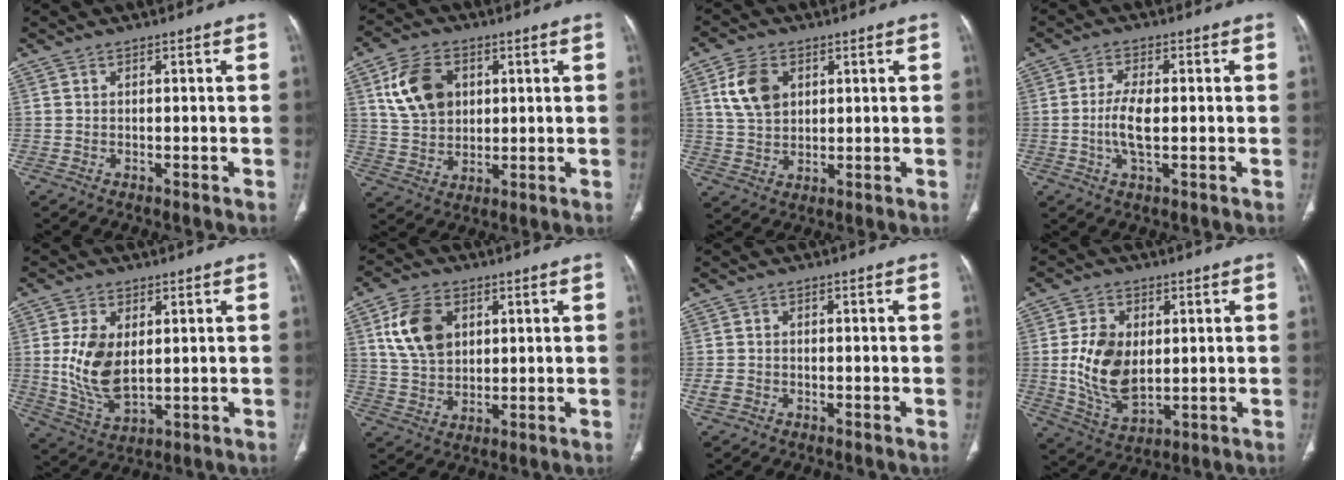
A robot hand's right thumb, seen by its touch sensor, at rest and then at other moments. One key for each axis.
{"total": 11.2, "fx": 3.5, "fy": 8.1, "fz": 6.8, "tx": -0.108, "ty": -0.004, "tz": 0.069}
{"total": 8.3, "fx": 2.9, "fy": 5.8, "fz": 5.3, "tx": -0.088, "ty": -0.008, "tz": 0.059}
{"total": 6.0, "fx": -0.5, "fy": 2.4, "fz": 5.5, "tx": -0.118, "ty": 0.000, "tz": -0.012}
{"total": 10.9, "fx": 1.3, "fy": 6.3, "fz": 8.8, "tx": -0.165, "ty": -0.015, "tz": 0.036}
{"total": 10.6, "fx": 3.5, "fy": 7.3, "fz": 6.7, "tx": -0.111, "ty": -0.008, "tz": 0.070}
{"total": 2.4, "fx": -0.9, "fy": 1.9, "fz": 1.1, "tx": -0.023, "ty": 0.006, "tz": -0.017}
{"total": 12.1, "fx": 0.8, "fy": 7.8, "fz": 9.3, "tx": -0.161, "ty": -0.013, "tz": 0.025}